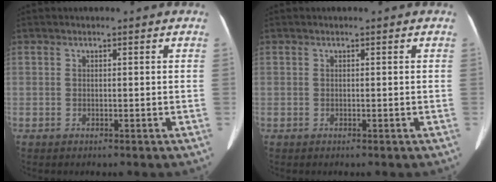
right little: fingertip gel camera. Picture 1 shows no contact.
{"total": 0.0}